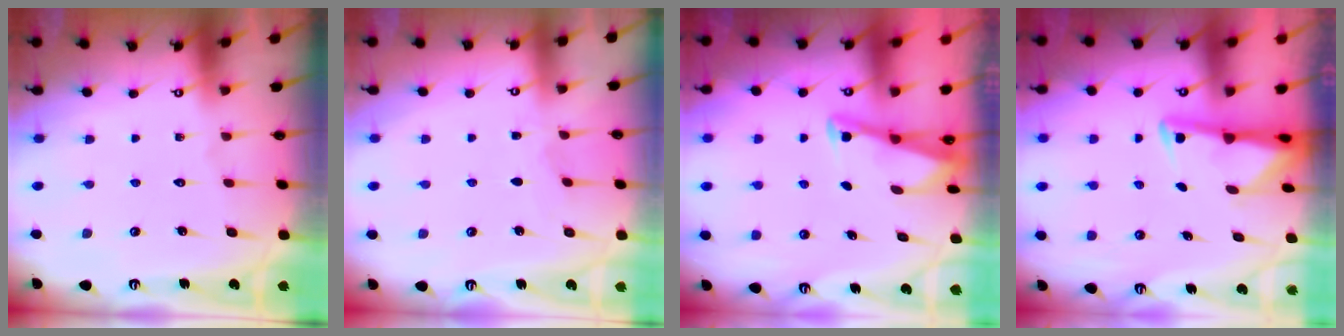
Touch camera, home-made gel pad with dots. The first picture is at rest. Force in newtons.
{"total": 3.1, "press": 3.1, "slide": 0.5}
{"total": 2.9, "press": 2.9, "slide": 0.4}
{"total": 2.8, "press": 2.7, "slide": 0.7}